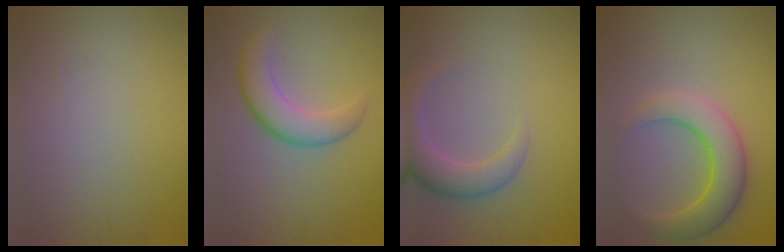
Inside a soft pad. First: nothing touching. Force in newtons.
{"total": 4.6, "press": 4.6, "slide": 0.2}
{"total": 4.6, "press": 4.6, "slide": 0.4}
{"total": 5.5, "press": 5.5, "slide": 0.3}